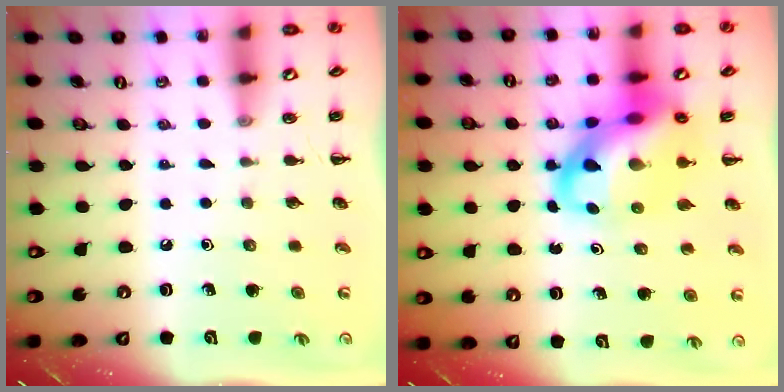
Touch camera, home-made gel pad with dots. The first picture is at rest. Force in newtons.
{"total": 16.7, "press": 16.1, "slide": 4.4}